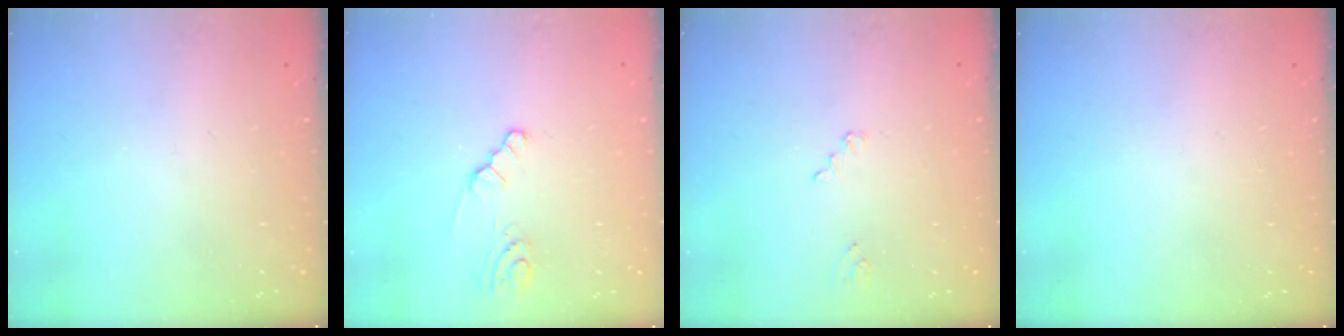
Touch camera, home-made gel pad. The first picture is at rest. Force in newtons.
{"total": 2.1, "press": 2.1, "slide": 0.3}
{"total": 1.0, "press": 1.0, "slide": 0.1}
{"total": 0.0}